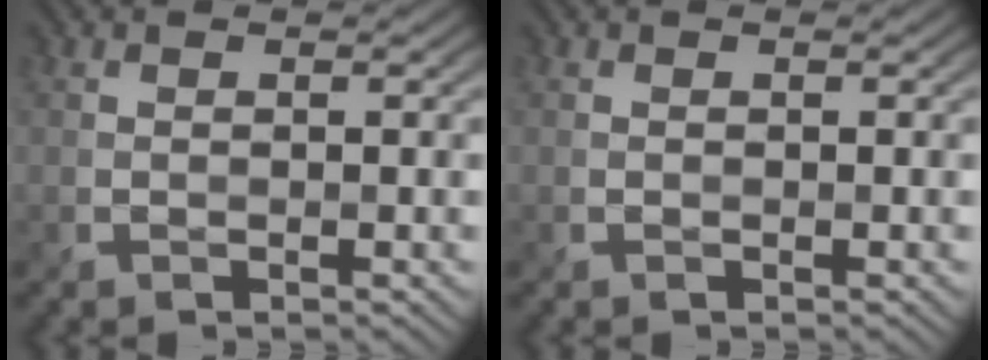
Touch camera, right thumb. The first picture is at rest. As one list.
[{"total": 0.0}]